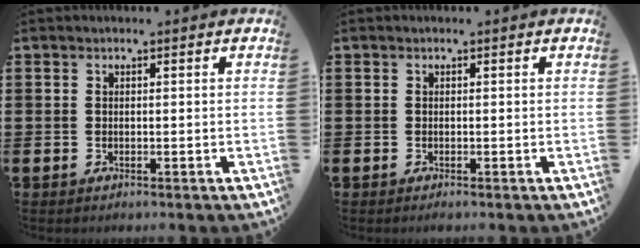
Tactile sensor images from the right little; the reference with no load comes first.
{"total": 0.0}